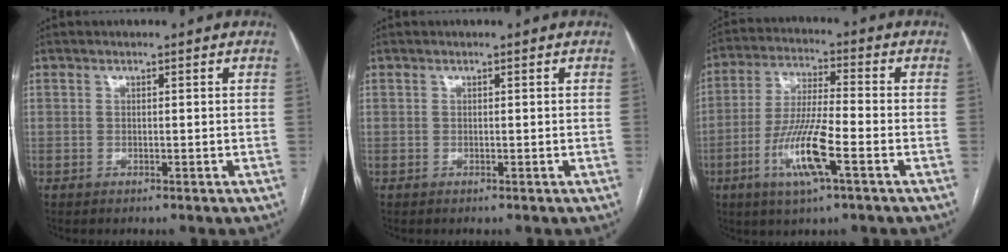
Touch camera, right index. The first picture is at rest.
{"total": 0.0}
{"total": 11.3, "force": [-4.4, 1.1, 10.4], "torque": [-0.207, -0.011, -0.083]}